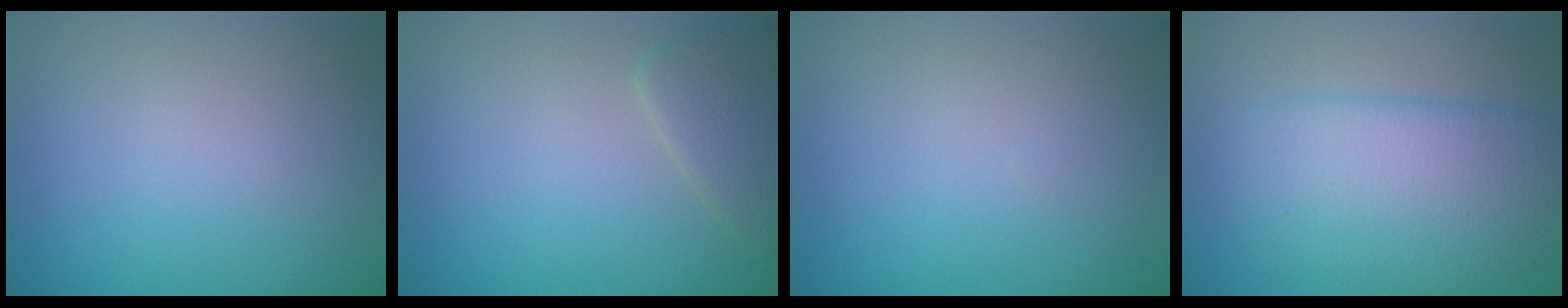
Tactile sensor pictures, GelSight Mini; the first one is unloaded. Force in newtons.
{"total": 2.6, "press": 2.6, "slide": 0.1}
{"total": 0.0}
{"total": 6.0, "press": 6.0, "slide": 0.2}